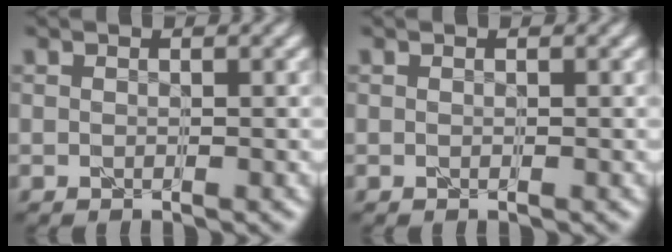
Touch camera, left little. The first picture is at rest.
{"total": 0.0}